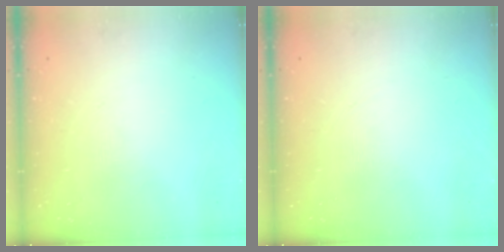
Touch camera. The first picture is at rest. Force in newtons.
{"total": 0.0}